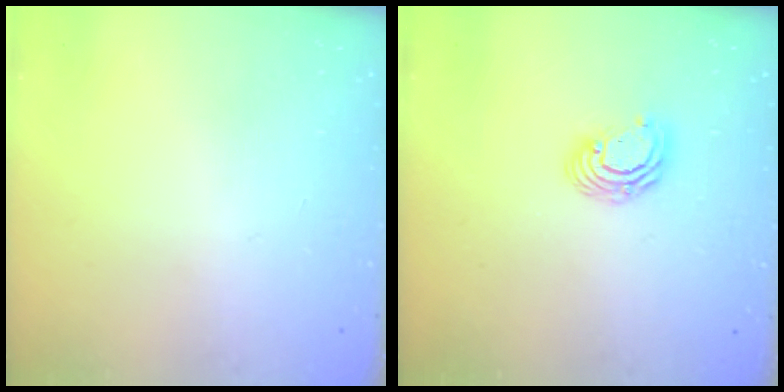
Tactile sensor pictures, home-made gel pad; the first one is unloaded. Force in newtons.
{"total": 6.1, "press": 6.1, "slide": 0.3}